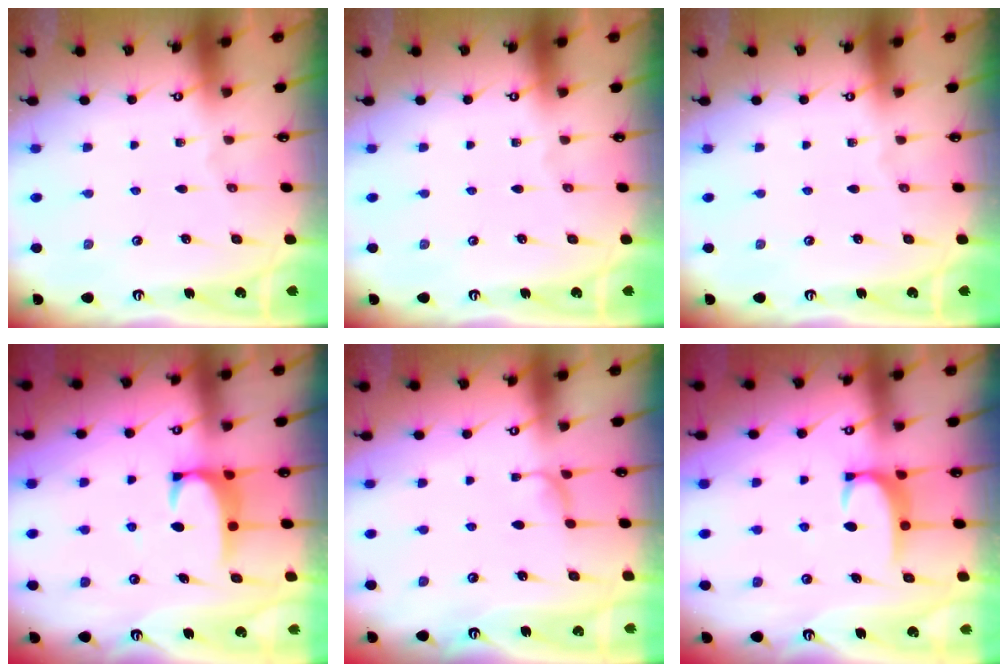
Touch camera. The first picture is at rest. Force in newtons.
{"total": 0.0}
{"total": 0.0}
{"total": 2.5, "press": 2.4, "slide": 0.7}
{"total": 0.9, "press": 0.0, "slide": 0.9}
{"total": 2.8, "press": 2.8, "slide": 0.4}